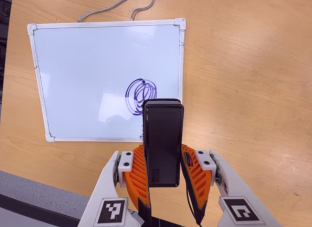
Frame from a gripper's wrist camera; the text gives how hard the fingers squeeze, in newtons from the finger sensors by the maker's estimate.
{"total": 4.9, "left": 3.4, "right": 6.4}